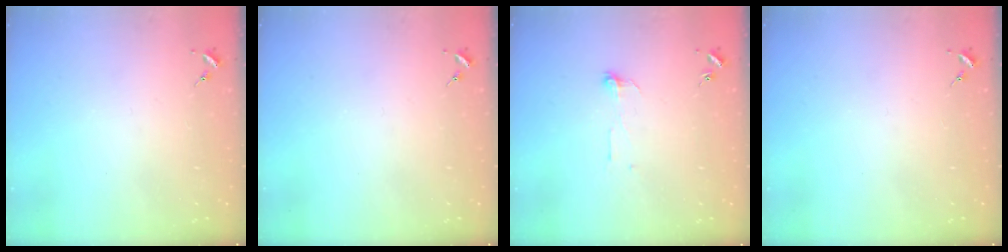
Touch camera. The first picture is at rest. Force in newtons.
{"total": 0.0}
{"total": 5.1, "press": 5.0, "slide": 0.5}
{"total": 0.0}